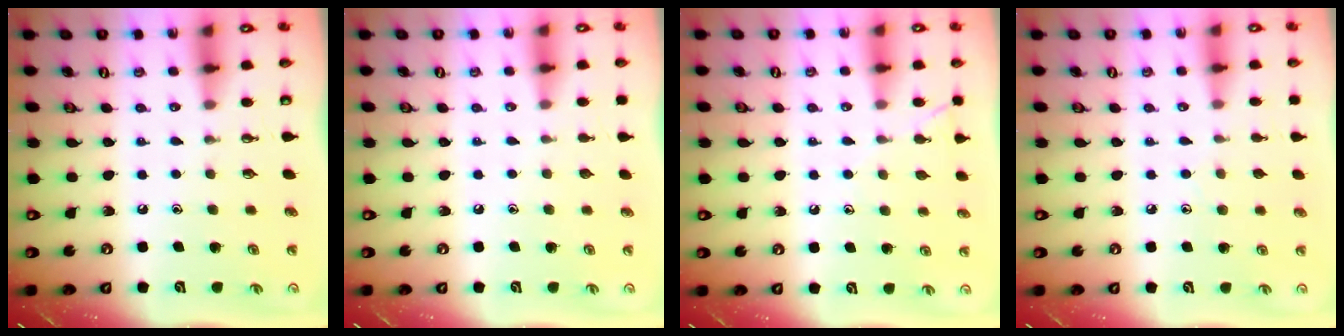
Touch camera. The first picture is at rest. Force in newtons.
{"total": 0.0}
{"total": 6.0, "press": 6.0, "slide": 0.6}
{"total": 4.8, "press": 4.8, "slide": 0.5}